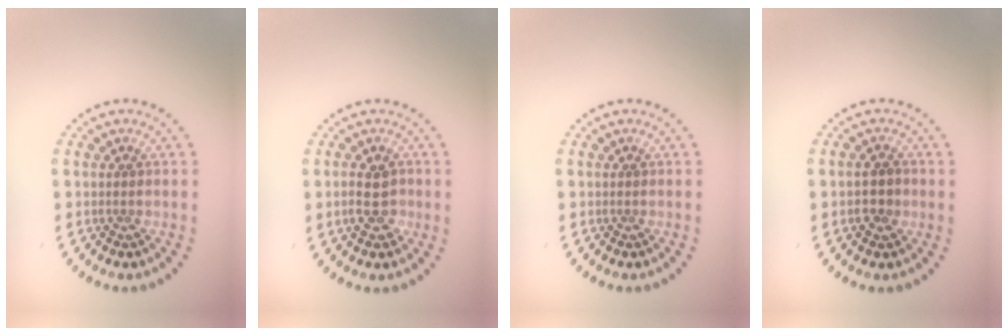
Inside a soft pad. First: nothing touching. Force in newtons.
{"total": 2.9, "press": 2.9, "slide": 0.4}
{"total": 0.0}
{"total": 2.0, "press": 2.0, "slide": 0.4}